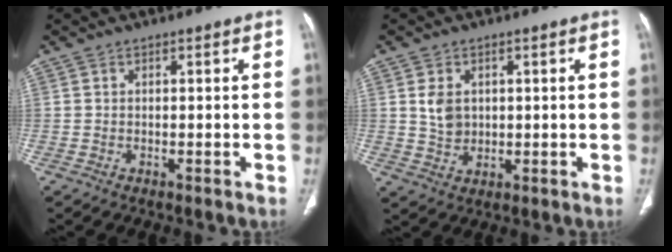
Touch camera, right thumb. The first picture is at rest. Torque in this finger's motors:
{"motor_torque": [0.06, 1.00, 0.13, 0.41, 0.01]}